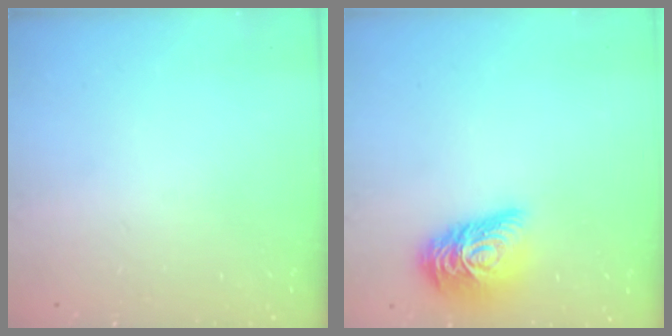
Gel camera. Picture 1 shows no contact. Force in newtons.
{"total": 13.5, "press": 13.5, "slide": 0.9}